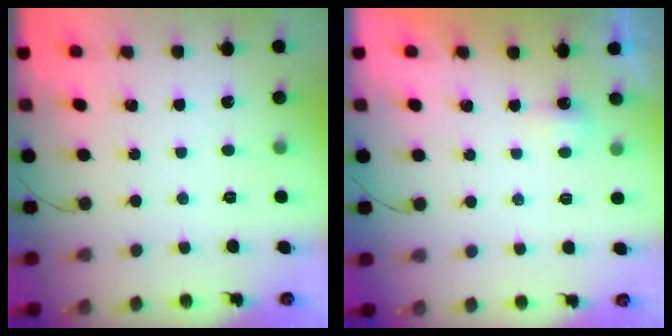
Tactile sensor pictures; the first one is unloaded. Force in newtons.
{"total": 2.3, "press": 2.2, "slide": 0.6}